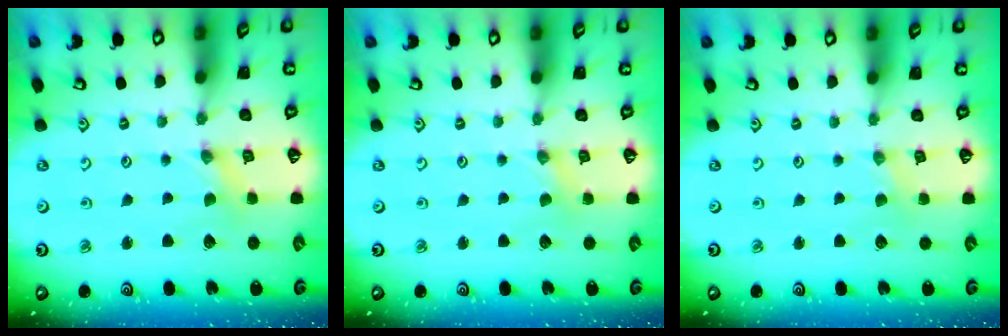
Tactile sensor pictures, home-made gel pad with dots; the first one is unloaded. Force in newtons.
{"total": 0.9, "press": 0.8, "slide": 0.2}
{"total": 0.0}